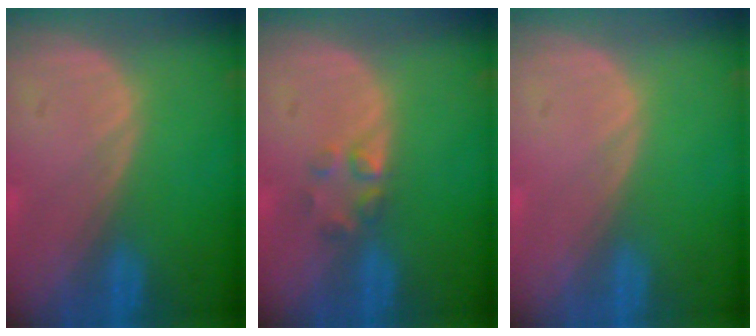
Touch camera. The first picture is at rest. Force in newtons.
{"total": 2.2, "press": 2.2, "slide": 0.2}
{"total": 0.0}